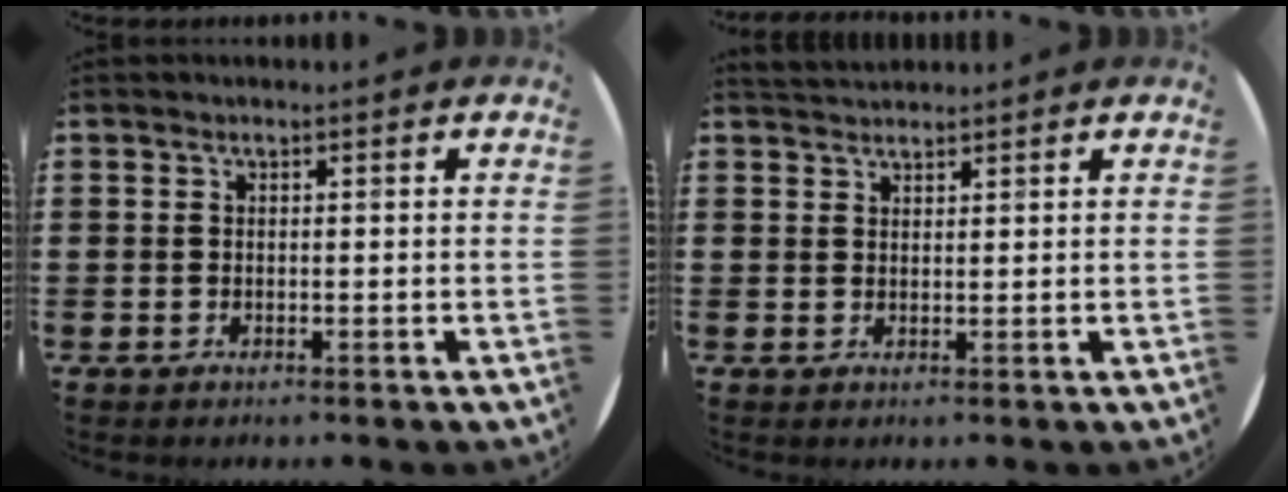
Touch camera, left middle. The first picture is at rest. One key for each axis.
{"total": 1.7, "fx": 1.7, "fy": 0.4, "fz": 0.0, "tx": -0.002, "ty": 0.004, "tz": 0.033}